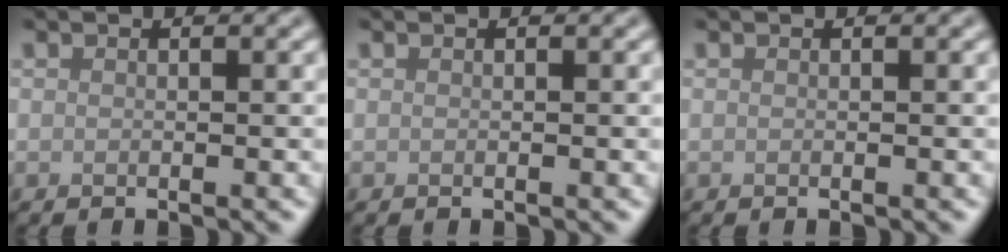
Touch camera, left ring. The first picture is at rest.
{"total": 0.0}
{"total": 0.0}